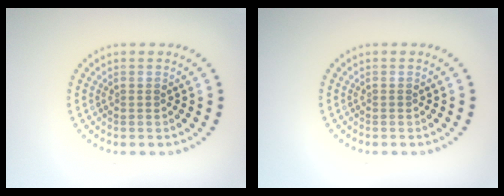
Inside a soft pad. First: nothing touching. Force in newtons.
{"total": 0.0}